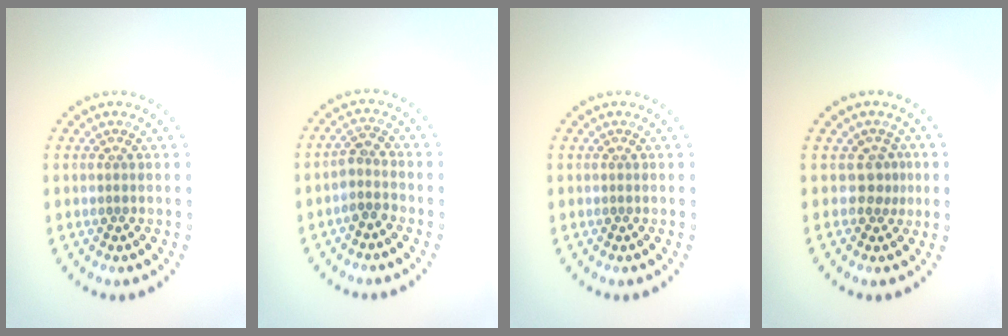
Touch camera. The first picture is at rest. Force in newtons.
{"total": 1.9, "press": 1.5, "slide": 1.0}
{"total": 0.0}
{"total": 1.8, "press": 1.3, "slide": 1.3}